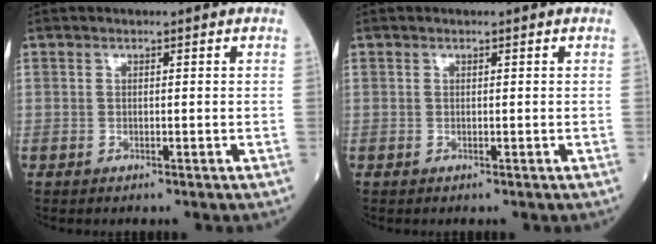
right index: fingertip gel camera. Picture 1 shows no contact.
{"total": 0.0}